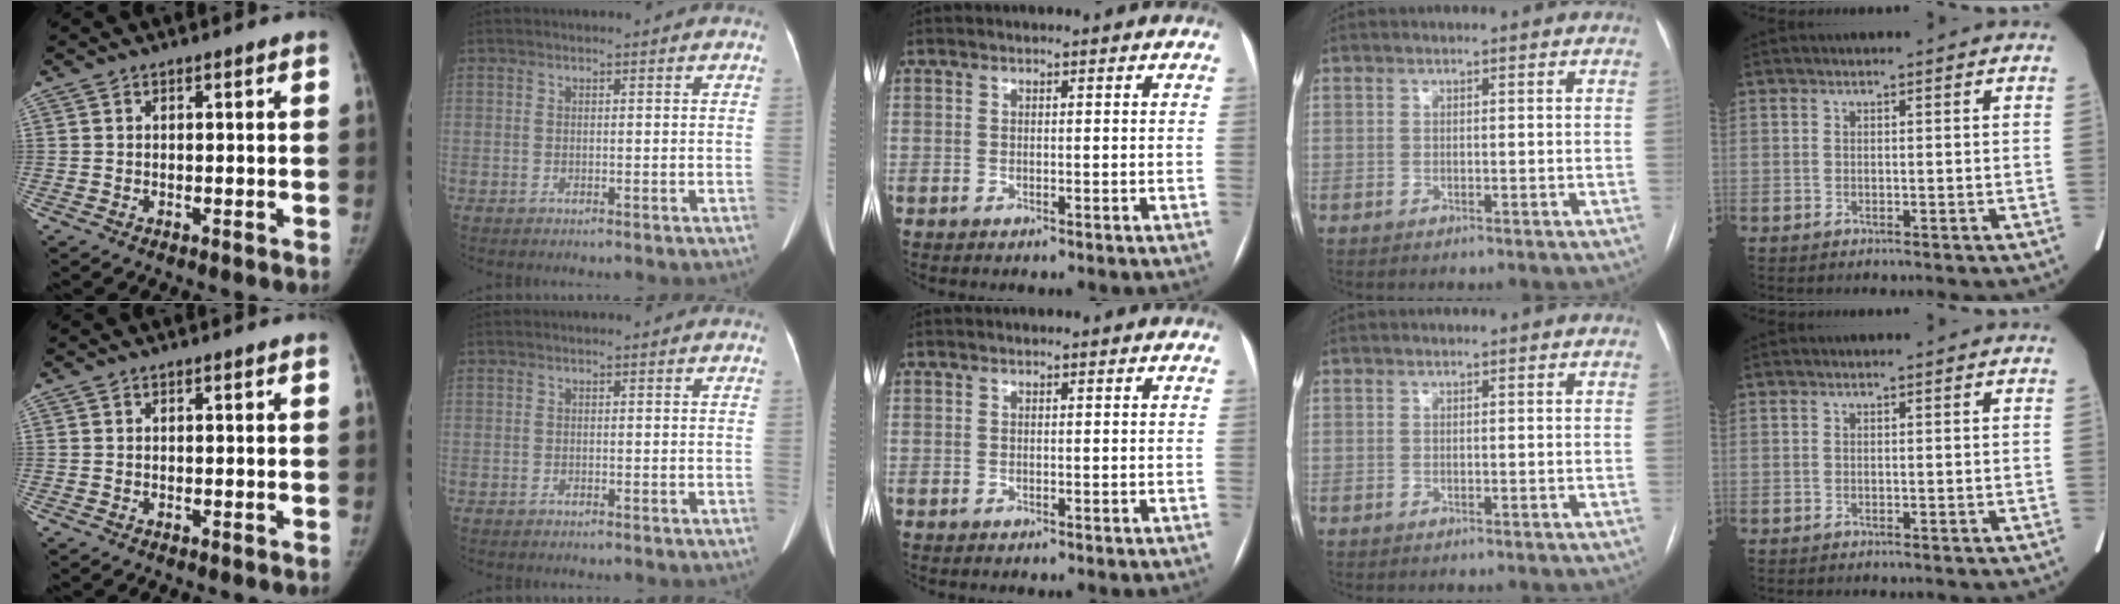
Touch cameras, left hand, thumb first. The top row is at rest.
{}